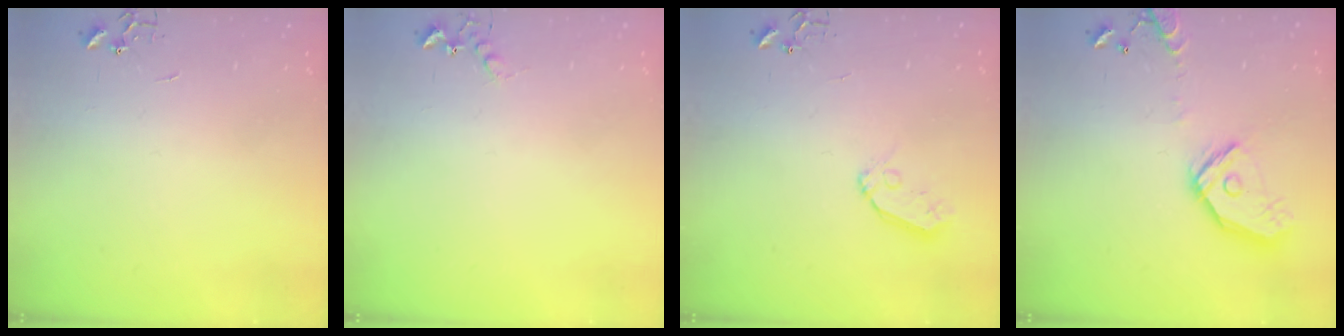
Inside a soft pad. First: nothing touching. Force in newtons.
{"total": 5.2, "press": 5.1, "slide": 0.9}
{"total": 6.9, "press": 6.9, "slide": 0.5}
{"total": 16.3, "press": 16.1, "slide": 2.4}